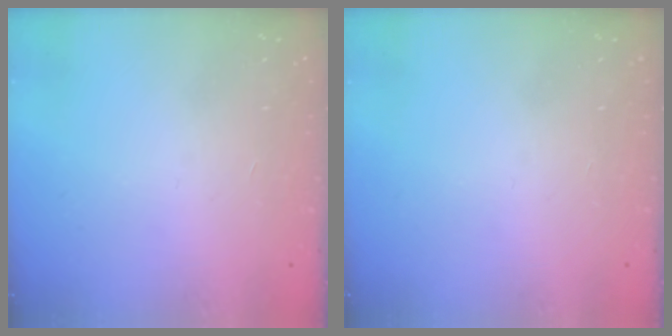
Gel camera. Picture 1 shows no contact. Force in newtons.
{"total": 0.0}